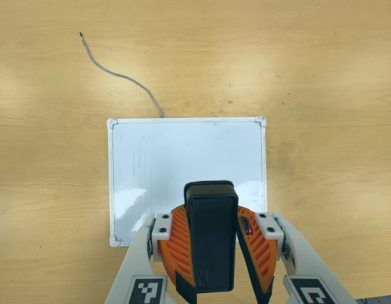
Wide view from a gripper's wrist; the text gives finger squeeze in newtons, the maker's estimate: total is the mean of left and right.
{"total": 7.6, "left": 8.2, "right": 7.0}